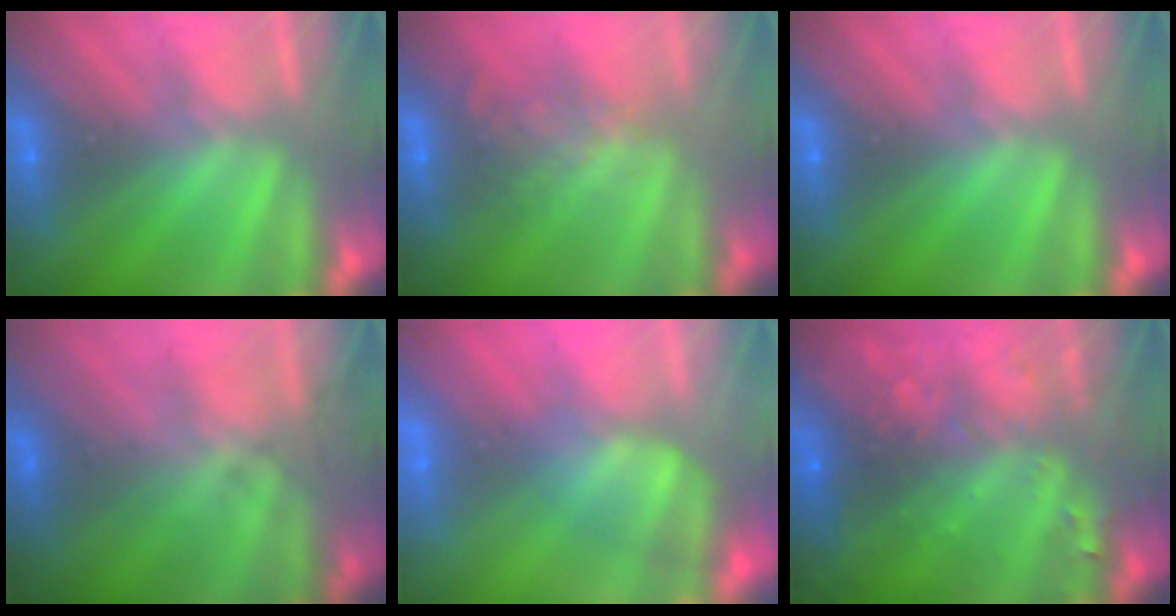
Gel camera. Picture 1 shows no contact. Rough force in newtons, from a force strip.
{"total": 3.7}
{"total": 0.0}
{"total": 3.9}
{"total": 3.6}
{"total": 9.8}